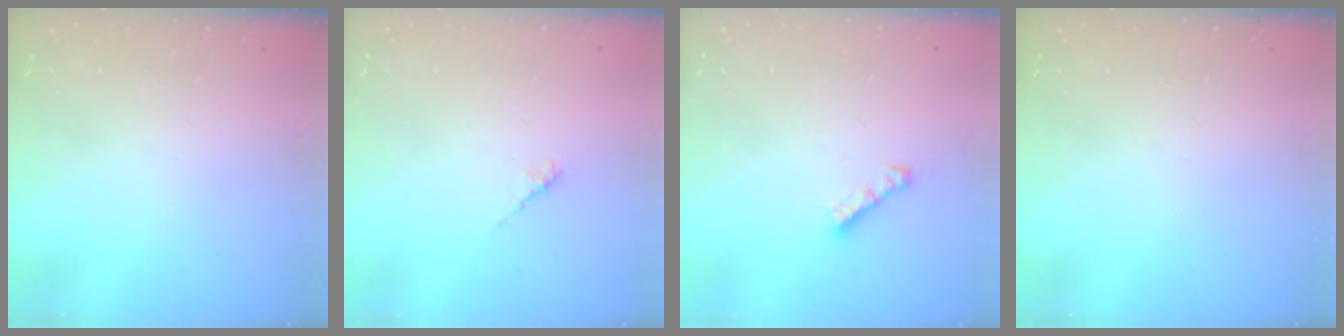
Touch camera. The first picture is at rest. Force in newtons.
{"total": 2.6, "press": 2.4, "slide": 0.7}
{"total": 3.0, "press": 3.0, "slide": 0.4}
{"total": 0.0}